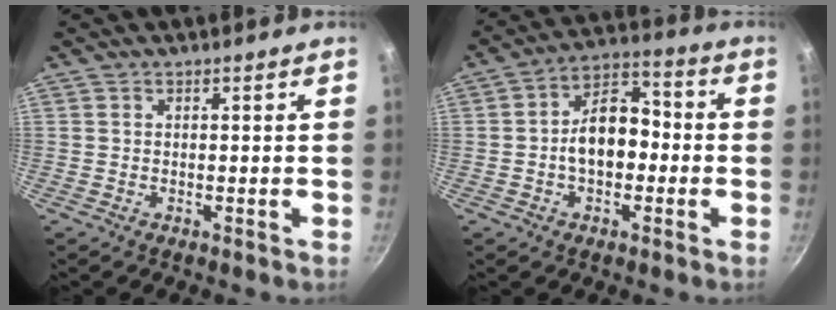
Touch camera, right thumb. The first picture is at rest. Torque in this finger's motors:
{"motor_torque": [0.17, 0.21, 0.02, 0.09, 0.06]}